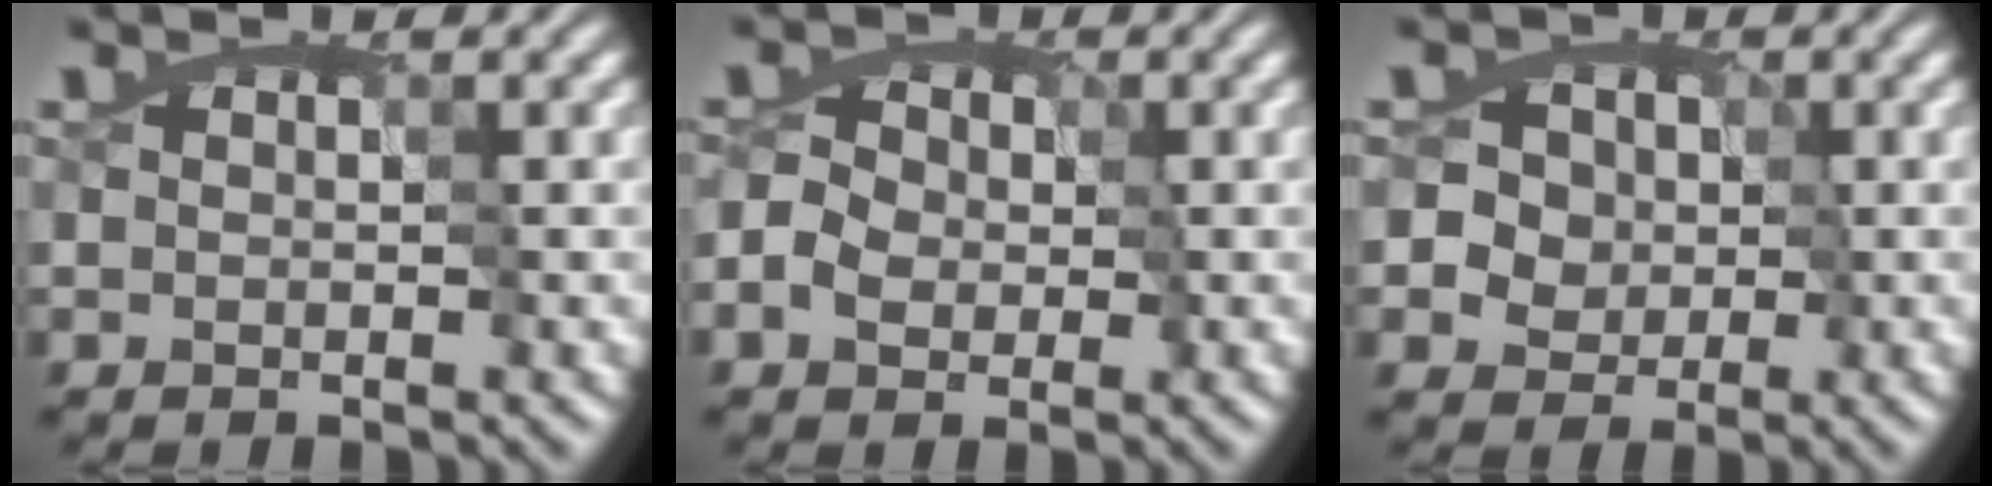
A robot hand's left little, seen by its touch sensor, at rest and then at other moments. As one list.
[{"total": 3.8, "force": [-1.7, 3.0, 1.6], "torque": [-0.017, 0.015, -0.036]}, {"total": 5.7, "force": [0.6, 5.1, 2.6], "torque": [-0.026, 0.018, -0.004]}]